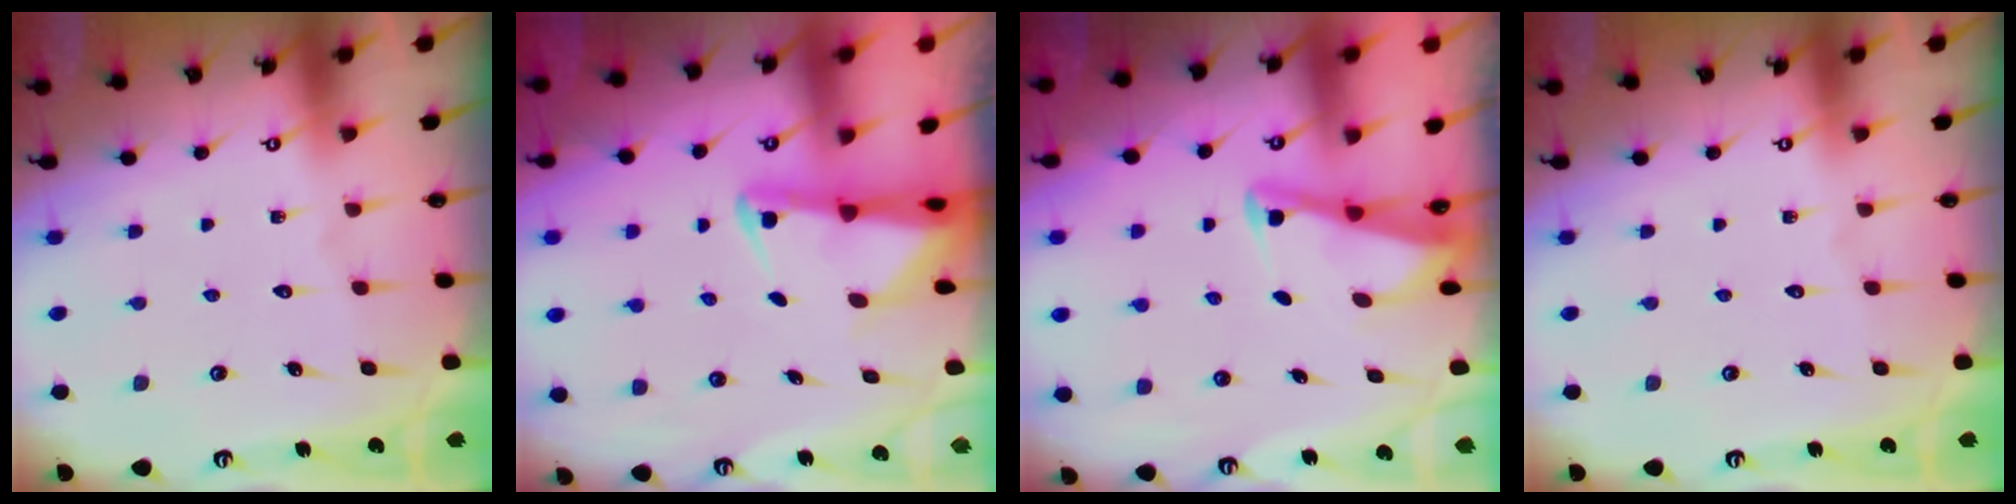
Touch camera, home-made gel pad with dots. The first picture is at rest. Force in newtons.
{"total": 2.6, "press": 2.5, "slide": 0.5}
{"total": 2.8, "press": 2.8, "slide": 0.3}
{"total": 0.0}